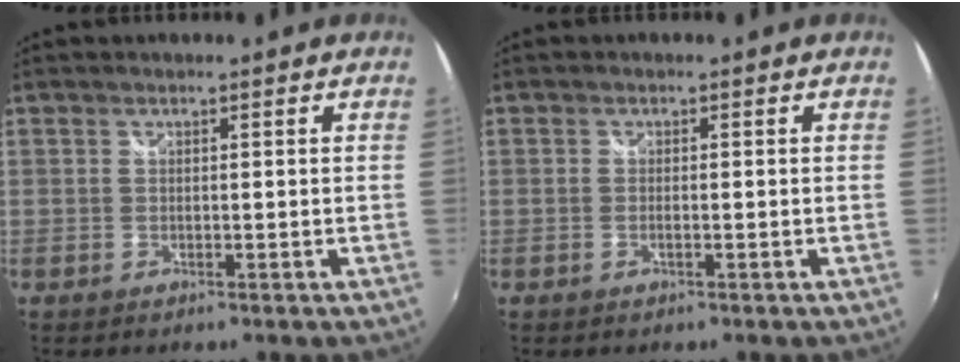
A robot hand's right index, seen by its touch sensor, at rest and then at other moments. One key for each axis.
{"total": 1.1, "fx": -0.4, "fy": 0.2, "fz": 1.0, "tx": -0.021, "ty": -0.001, "tz": -0.008}